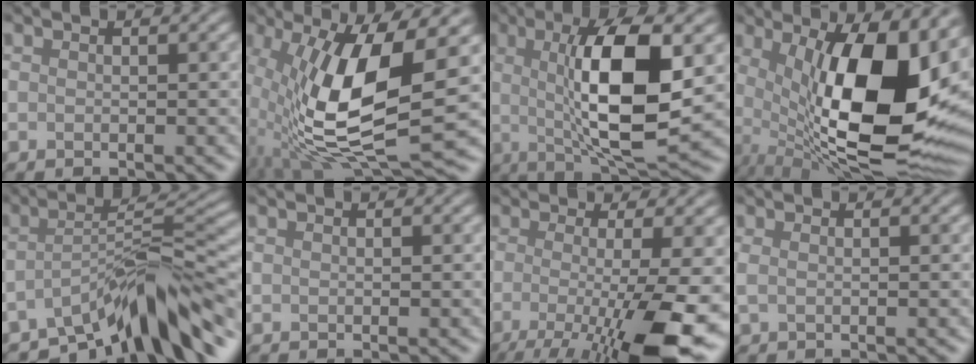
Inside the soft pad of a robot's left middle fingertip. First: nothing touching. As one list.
[{"total": 10.5, "force": [-0.2, 3.4, 9.9], "torque": [-0.227, -0.017, -0.004]}, {"total": 9.3, "force": [1.4, 2.2, 8.9], "torque": [-0.147, -0.007, 0.027]}, {"total": 14.4, "force": [1.3, 5.7, 13.2], "torque": [-0.215, -0.024, 0.025]}, {"total": 8.6, "force": [-5.8, 1.7, 6.1], "torque": [-0.089, 0.008, -0.106]}, {"total": 0.0}, {"total": 9.9, "force": [-4.6, 2.1, 8.5], "torque": [-0.157, -0.027, -0.076]}, {"total": 0.0}]